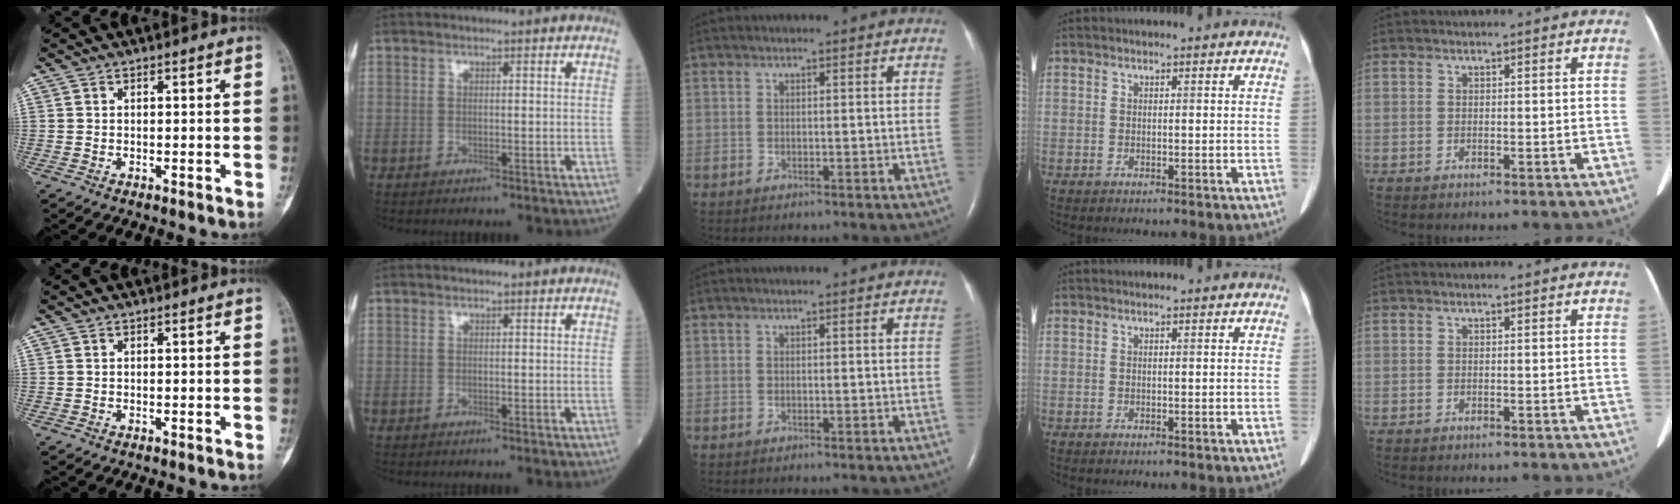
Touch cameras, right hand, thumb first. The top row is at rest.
{}